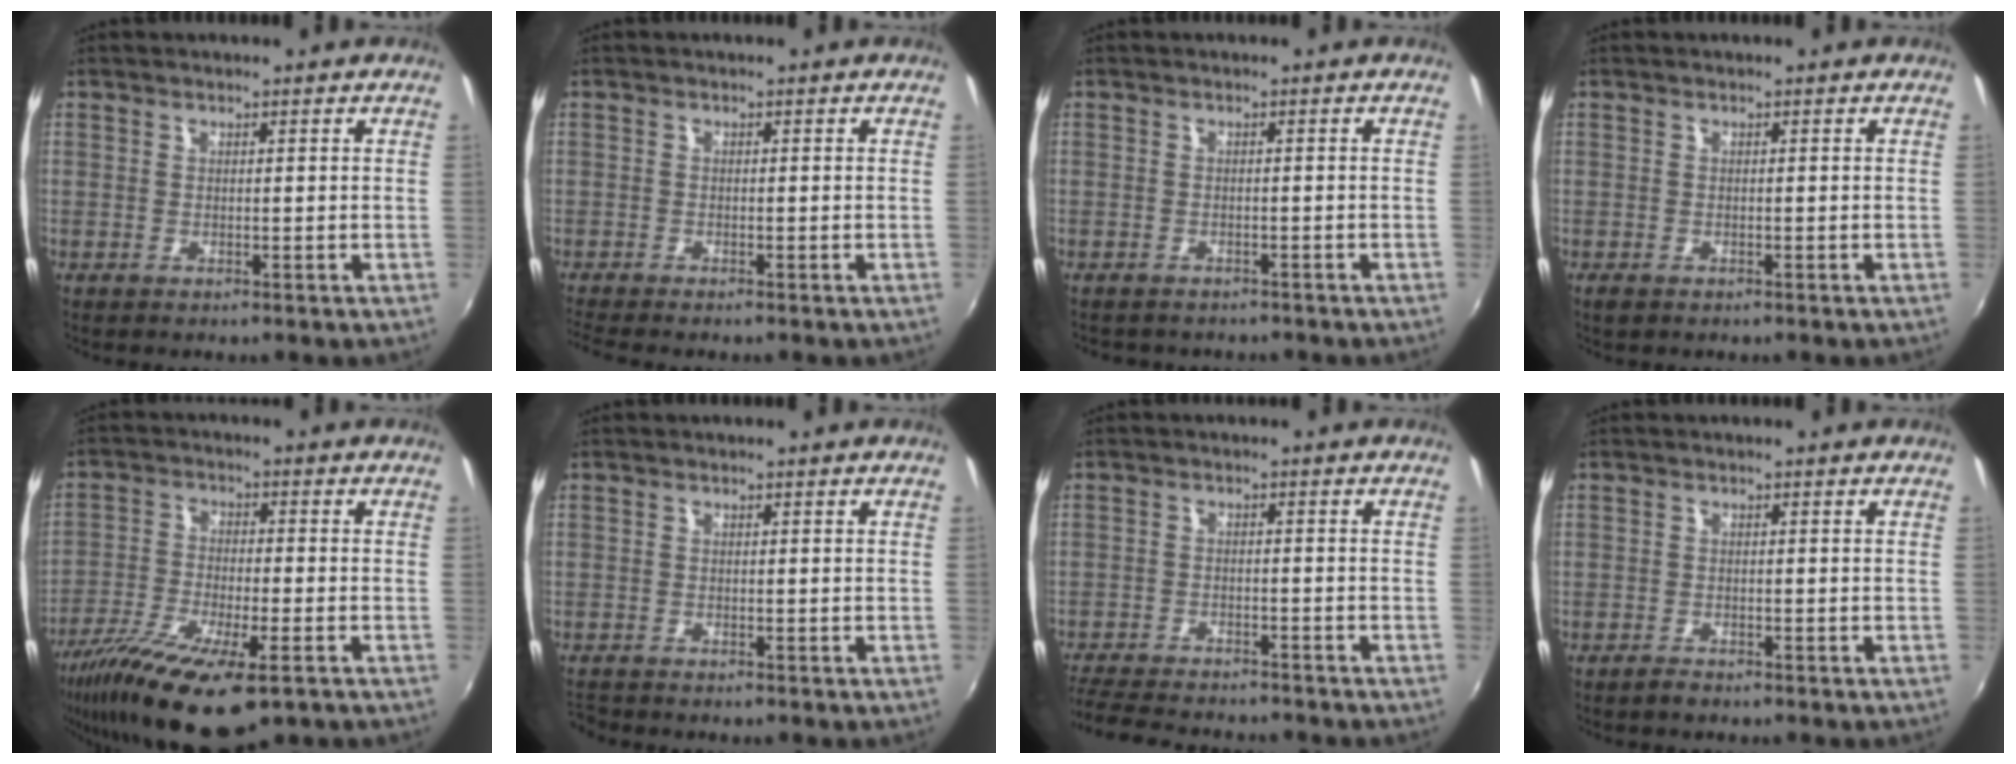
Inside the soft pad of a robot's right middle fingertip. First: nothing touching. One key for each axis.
{"total": 3.3, "fx": -2.9, "fy": 0.3, "fz": 1.6, "tx": -0.039, "ty": -0.020, "tz": -0.054}
{"total": 3.3, "fx": -2.9, "fy": 1.2, "fz": 0.8, "tx": -0.023, "ty": -0.014, "tz": -0.041}
{"total": 1.6, "fx": -1.1, "fy": 0.9, "fz": 0.8, "tx": -0.018, "ty": -0.006, "tz": -0.017}
{"total": 16.9, "fx": -10.7, "fy": 4.7, "fz": 12.3, "tx": -0.249, "ty": -0.060, "tz": -0.191}
{"total": 2.4, "fx": -2.2, "fy": 0.5, "fz": 0.6, "tx": -0.021, "ty": -0.013, "tz": -0.042}
{"total": 12.9, "fx": -11.5, "fy": 3.0, "fz": 5.0, "tx": -0.124, "ty": -0.017, "tz": -0.184}
{"total": 1.3, "fx": -1.2, "fy": 0.5, "fz": 0.3, "tx": -0.009, "ty": -0.001, "tz": -0.023}